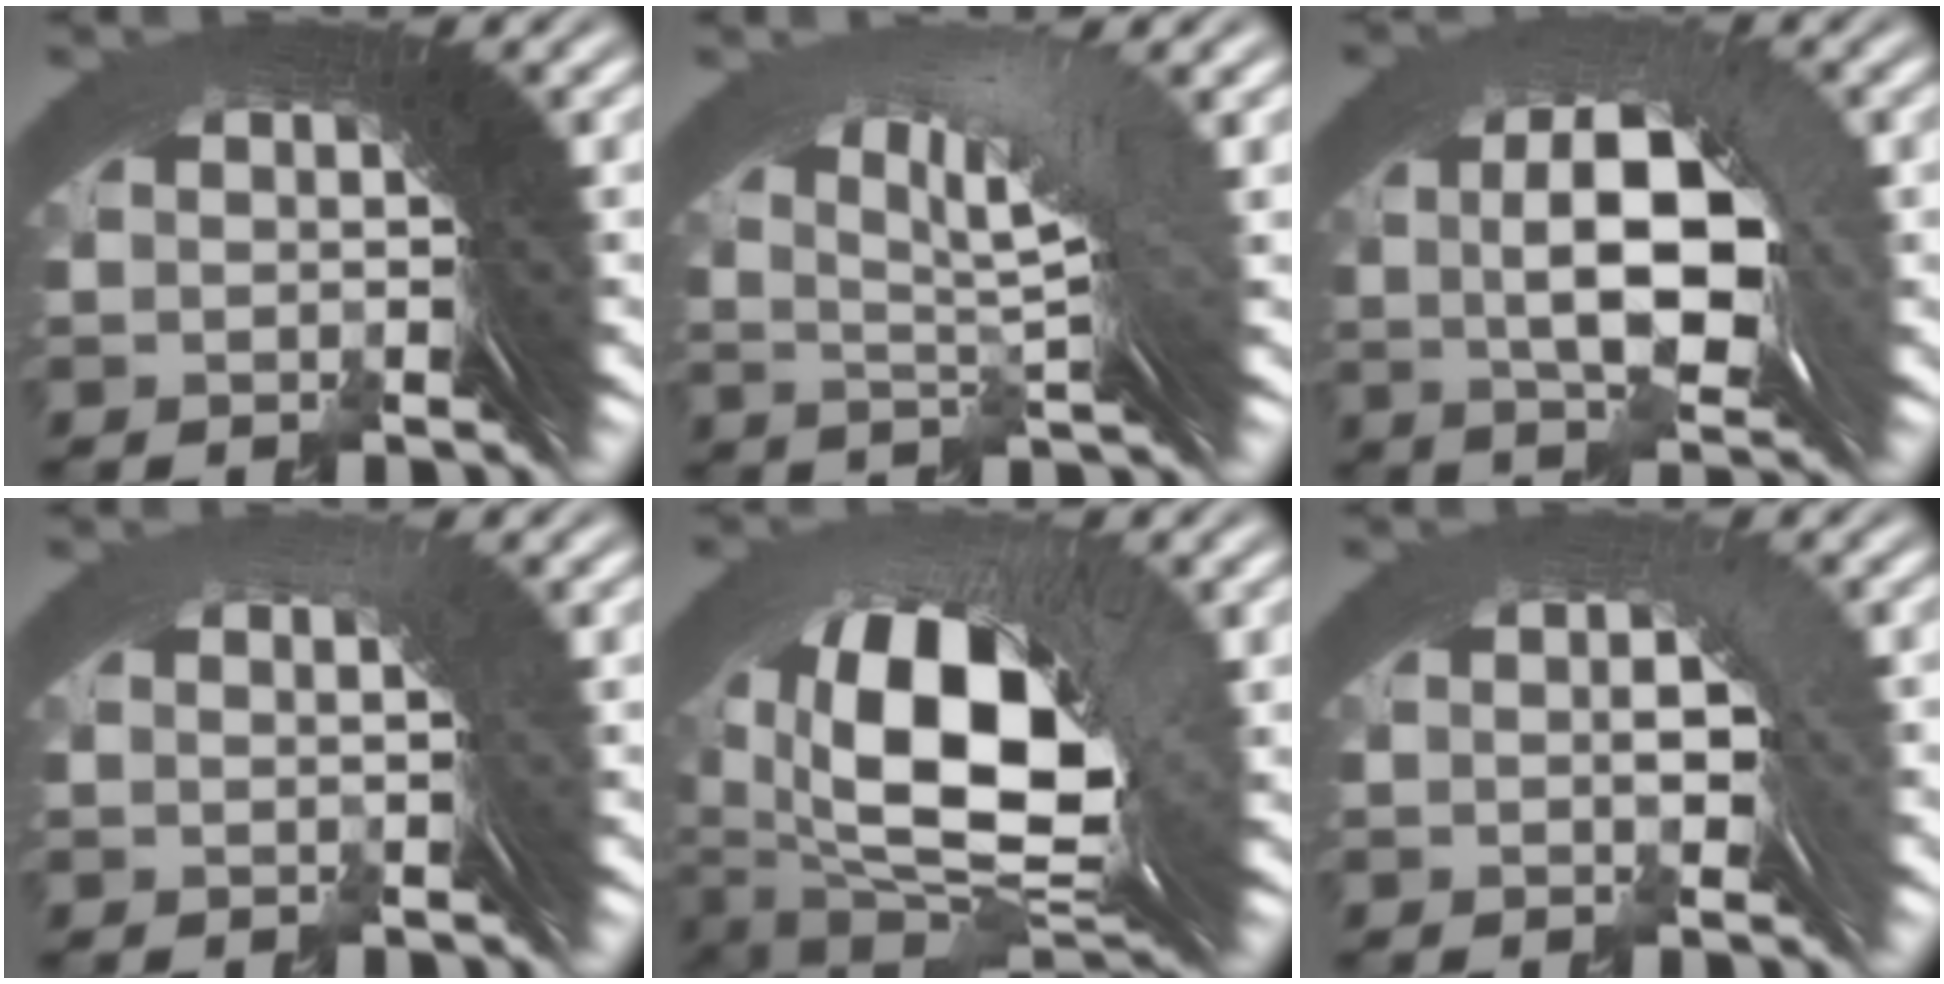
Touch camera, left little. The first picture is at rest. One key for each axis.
{"total": 4.5, "fx": 2.1, "fy": 0.2, "fz": 3.9, "tx": -0.056, "ty": 0.012, "tz": 0.034}
{"total": 7.1, "fx": 1.2, "fy": 3.0, "fz": 6.3, "tx": -0.101, "ty": 0.002, "tz": 0.025}
{"total": 0.9, "fx": 0.0, "fy": -0.8, "fz": 0.4, "tx": -0.004, "ty": 0.012, "tz": -0.002}
{"total": 12.4, "fx": -0.9, "fy": 7.7, "fz": 9.7, "tx": -0.180, "ty": -0.040, "tz": 0.010}
{"total": 1.3, "fx": 0.1, "fy": 0.3, "fz": 1.3, "tx": -0.026, "ty": 0.004, "tz": 0.006}